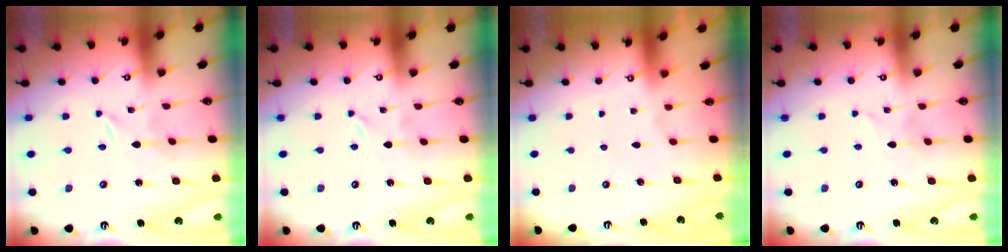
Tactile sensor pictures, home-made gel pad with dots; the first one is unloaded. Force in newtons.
{"total": 0.0}
{"total": 0.0}
{"total": 1.7, "press": 1.7, "slide": 0.2}